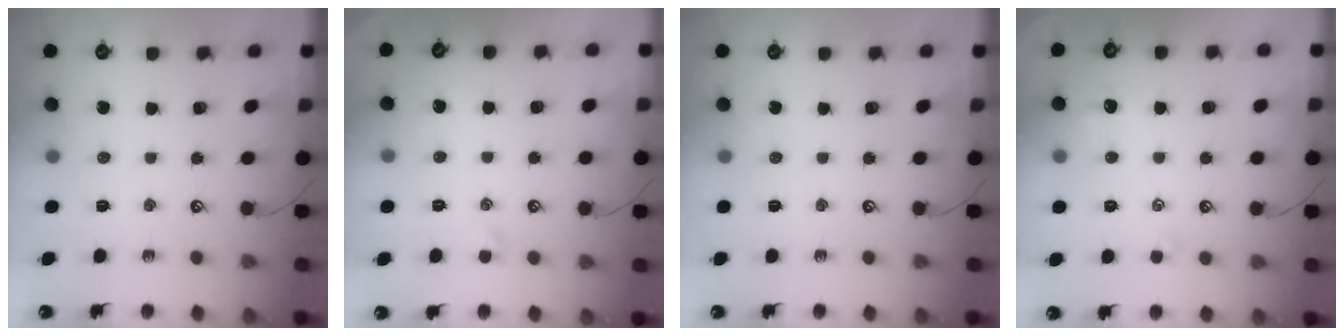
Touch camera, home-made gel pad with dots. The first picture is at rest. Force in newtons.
{"total": 1.3, "press": 1.1, "slide": 0.7}
{"total": 0.0}
{"total": 1.1, "press": 1.0, "slide": 0.5}